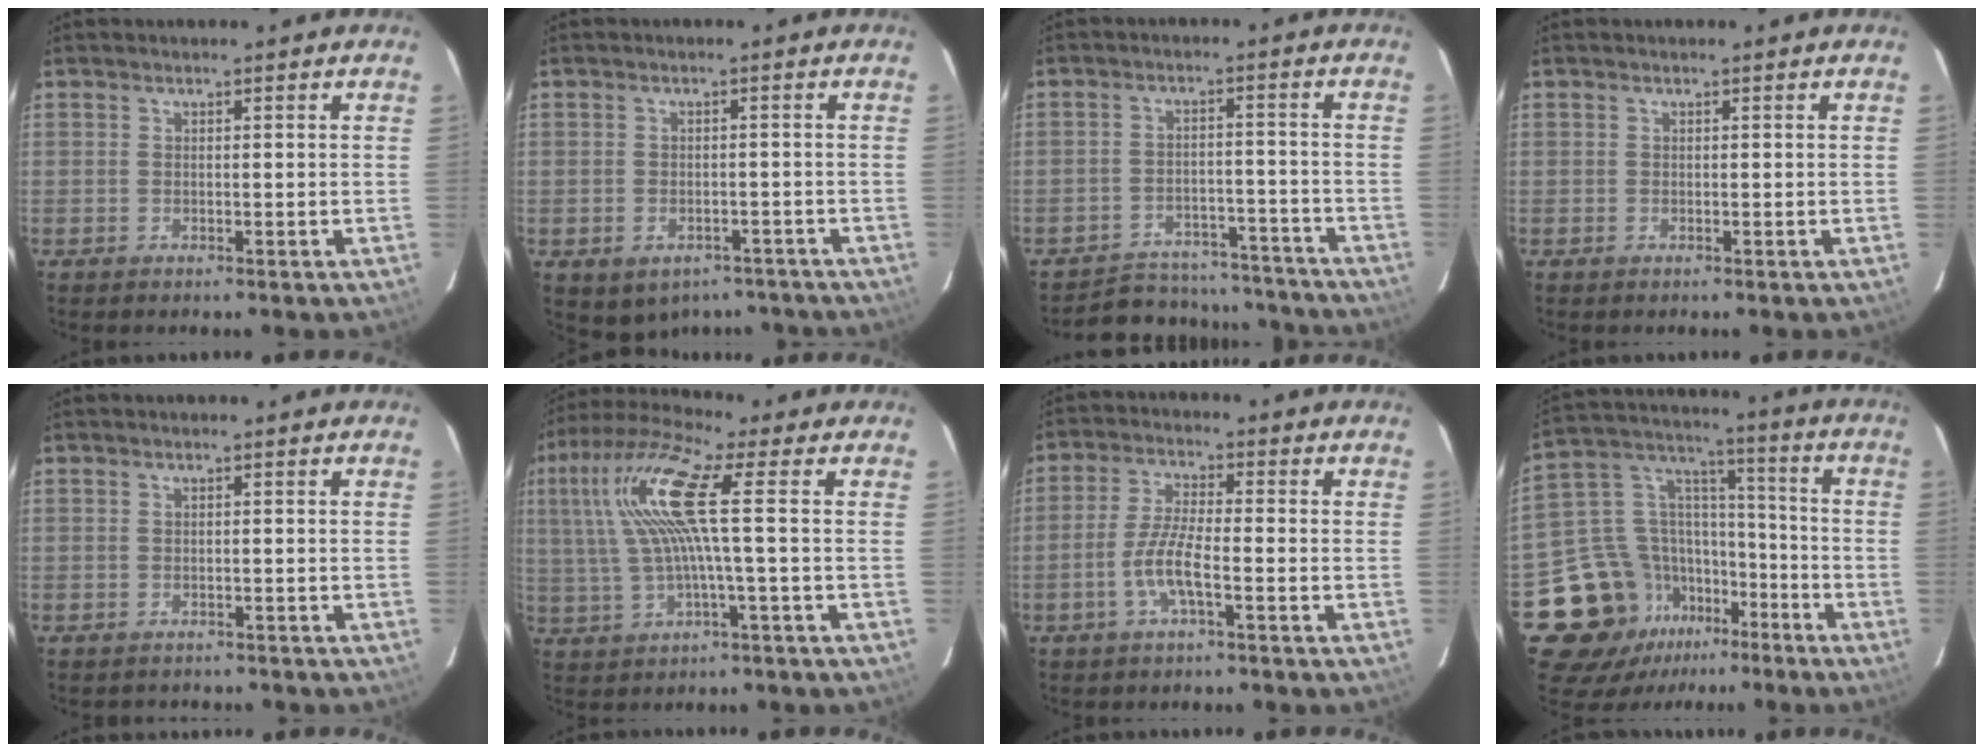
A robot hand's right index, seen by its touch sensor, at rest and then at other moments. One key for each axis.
{"total": 9.9, "fx": -6.8, "fy": 6.3, "fz": 3.7, "tx": -0.068, "ty": 0.003, "tz": -0.070}
{"total": 17.0, "fx": -15.5, "fy": 6.0, "fz": 3.7, "tx": -0.083, "ty": 0.031, "tz": -0.191}
{"total": 0.0}
{"total": 2.0, "fx": -1.7, "fy": 0.9, "fz": 0.3, "tx": -0.002, "ty": -0.002, "tz": -0.018}
{"total": 12.0, "fx": 1.8, "fy": 0.8, "fz": 11.9, "tx": -0.228, "ty": 0.009, "tz": 0.040}
{"total": 6.1, "fx": -2.6, "fy": 1.0, "fz": 5.4, "tx": -0.115, "ty": 0.001, "tz": -0.052}
{"total": 18.0, "fx": -10.6, "fy": 13.0, "fz": 6.5, "tx": -0.159, "ty": 0.047, "tz": -0.161}